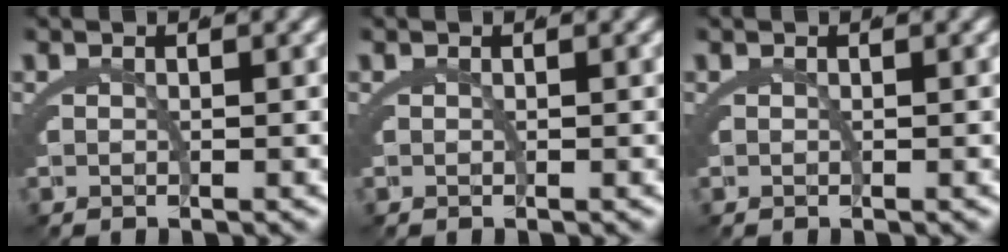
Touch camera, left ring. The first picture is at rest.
{"total": 0.0}
{"total": 0.0}